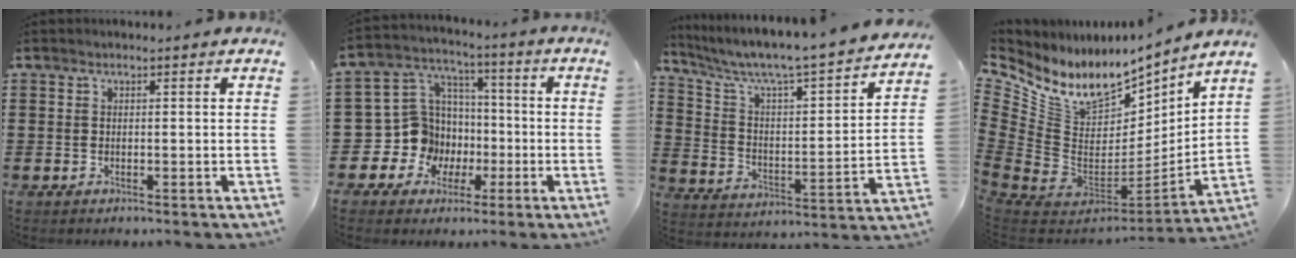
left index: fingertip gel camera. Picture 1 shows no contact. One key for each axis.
{"total": 9.9, "fx": -2.1, "fy": 9.5, "fz": 1.9, "tx": -0.099, "ty": 0.005, "tz": -0.034}
{"total": 5.0, "fx": 4.3, "fy": 0.3, "fz": 2.5, "tx": -0.073, "ty": -0.046, "tz": 0.063}
{"total": 11.8, "fx": 6.8, "fy": 7.4, "fz": 6.3, "tx": -0.162, "ty": -0.062, "tz": 0.118}